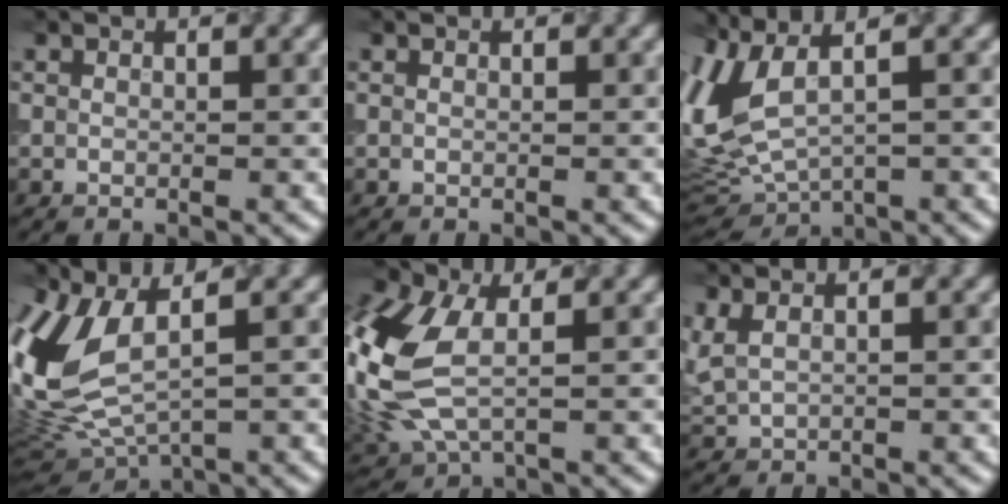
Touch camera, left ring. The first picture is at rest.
{"total": 0.0}
{"total": 8.5, "force": [2.1, 3.6, 7.4], "torque": [-0.194, -0.001, 0.046]}
{"total": 8.6, "force": [1.1, 3.7, 7.7], "torque": [-0.194, -0.007, 0.026]}
{"total": 10.1, "force": [0.5, 5.9, 8.2], "torque": [-0.237, -0.005, 0.011]}
{"total": 1.9, "force": [1.1, 0.9, 1.3], "torque": [-0.035, 0.003, 0.027]}